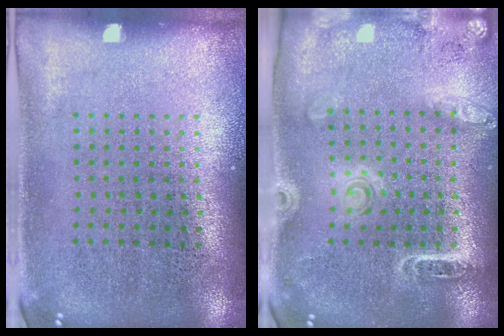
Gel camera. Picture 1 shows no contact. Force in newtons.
{"total": 1.8, "press": 1.7, "slide": 0.4}